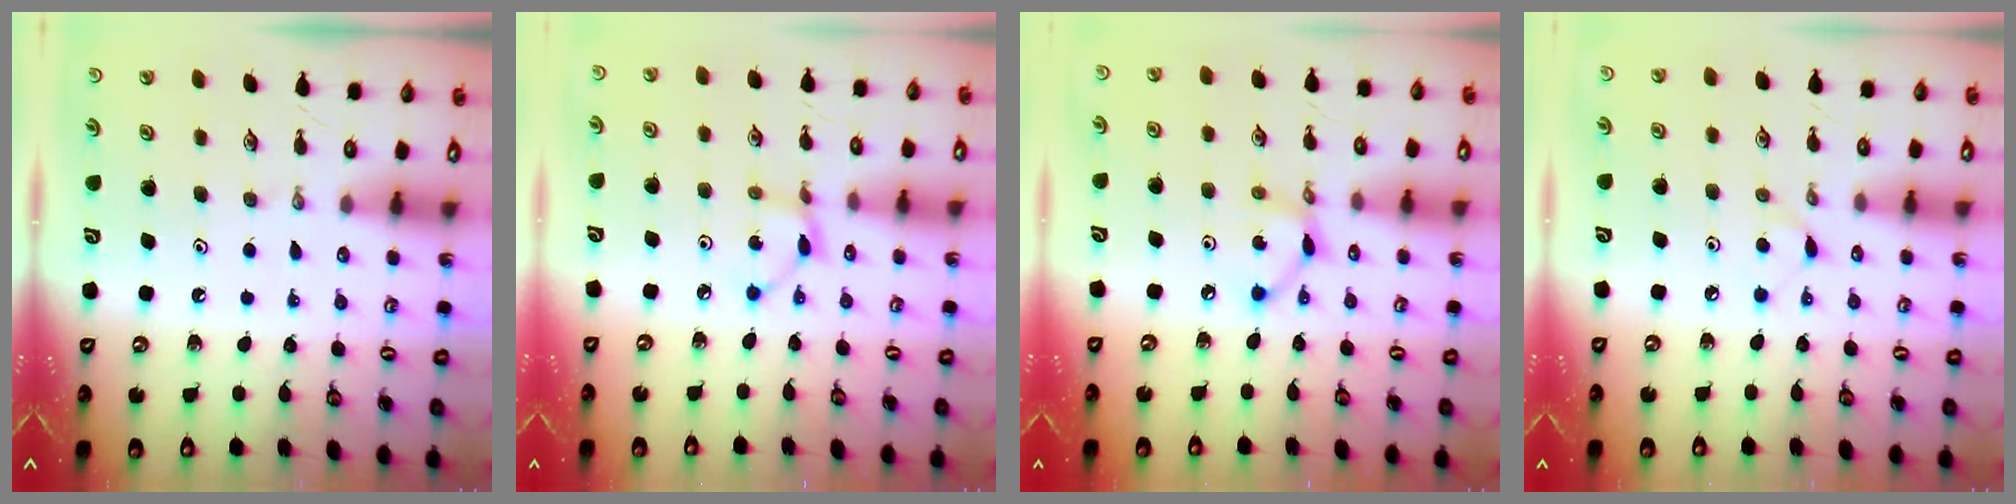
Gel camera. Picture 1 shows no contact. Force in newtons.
{"total": 2.6, "press": 2.6, "slide": 0.2}
{"total": 6.7, "press": 6.7, "slide": 0.2}
{"total": 5.6, "press": 5.5, "slide": 0.7}